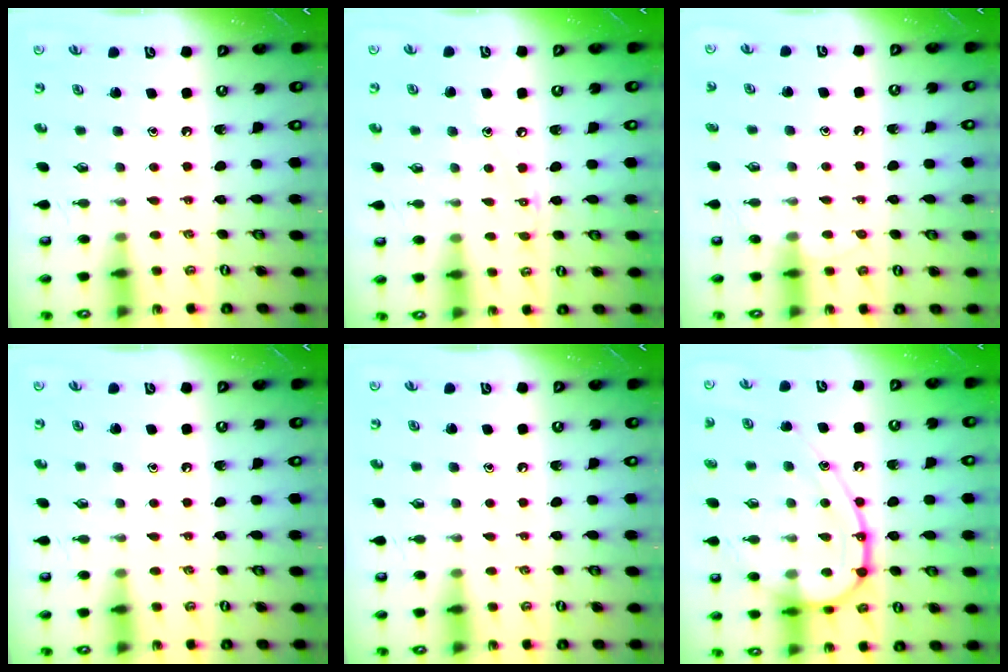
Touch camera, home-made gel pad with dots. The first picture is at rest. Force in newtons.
{"total": 8.7, "press": 8.6, "slide": 0.8}
{"total": 4.5, "press": 4.4, "slide": 0.4}
{"total": 0.0}
{"total": 0.0}
{"total": 20.6, "press": 20.6, "slide": 1.8}